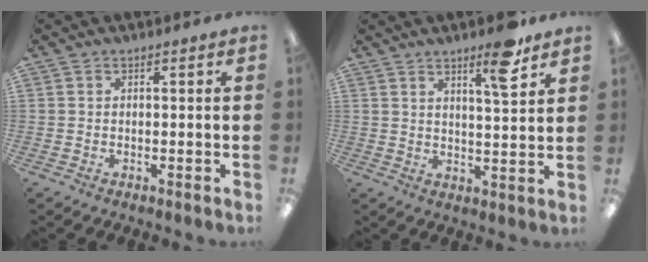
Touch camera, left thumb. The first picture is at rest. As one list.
[{"total": 8.8, "force": [6.0, 1.7, 6.3], "torque": [-0.081, -0.035, 0.091]}]